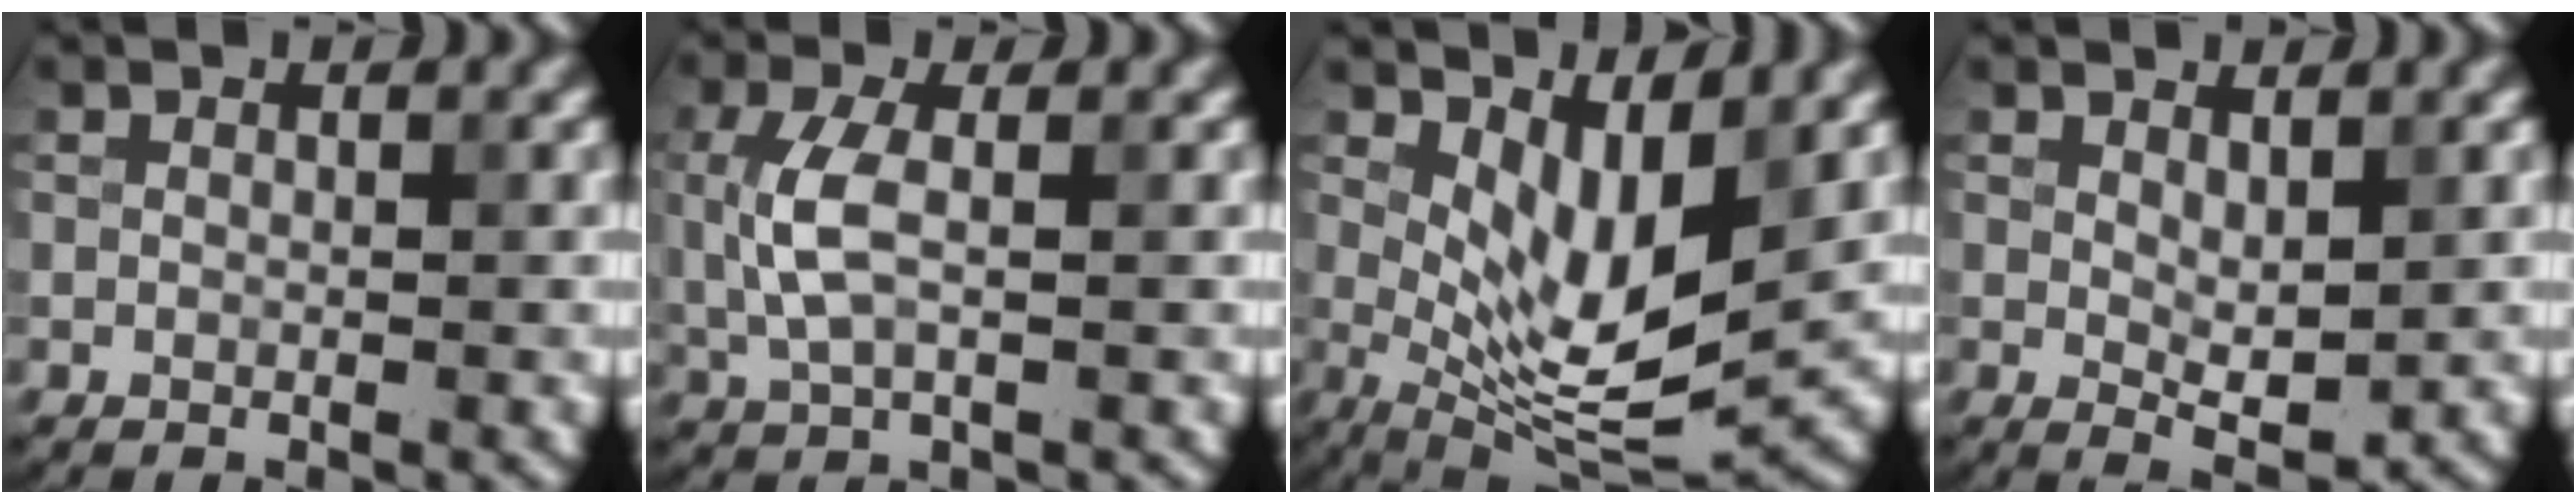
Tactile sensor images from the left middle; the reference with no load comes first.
{"total": 3.7, "force": [0.3, 1.5, 3.3], "torque": [-0.081, 0.001, 0.007]}
{"total": 7.4, "force": [2.0, 2.8, 6.5], "torque": [-0.118, -0.020, 0.040]}
{"total": 2.2, "force": [0.9, 0.8, 1.9], "torque": [-0.034, -0.008, 0.020]}